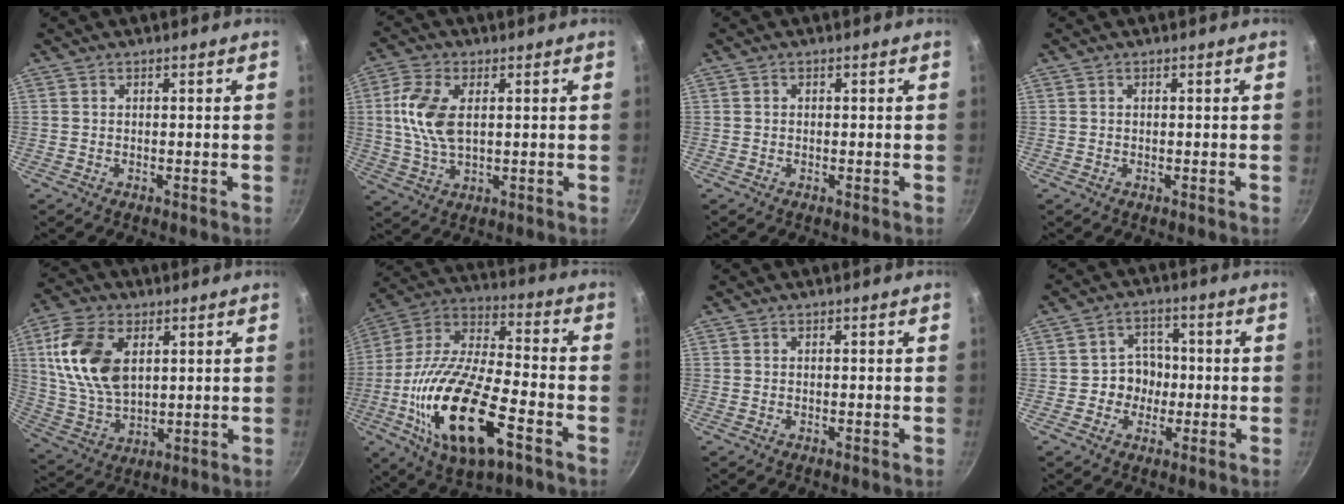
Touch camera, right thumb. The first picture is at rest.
{"total": 9.9, "force": [1.7, 5.4, 8.1], "torque": [-0.164, 0.003, 0.031]}
{"total": 0.6, "force": [0.0, 0.5, 0.2], "torque": [-0.001, 0.003, 0.000]}
{"total": 0.0}
{"total": 15.4, "force": [4.3, 9.3, 11.5], "torque": [-0.207, -0.010, 0.091]}
{"total": 24.7, "force": [-8.8, 10.2, 20.7], "torque": [-0.387, 0.020, -0.167]}
{"total": 0.0}
{"total": 5.9, "force": [-0.9, 5.4, 2.2], "torque": [0.013, 0.016, -0.021]}